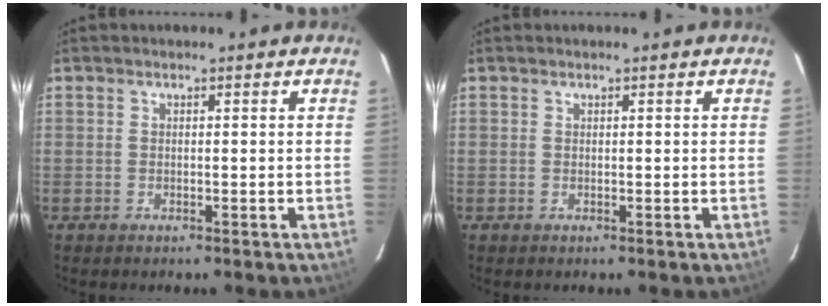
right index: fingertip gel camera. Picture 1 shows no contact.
{"total": 0.0}